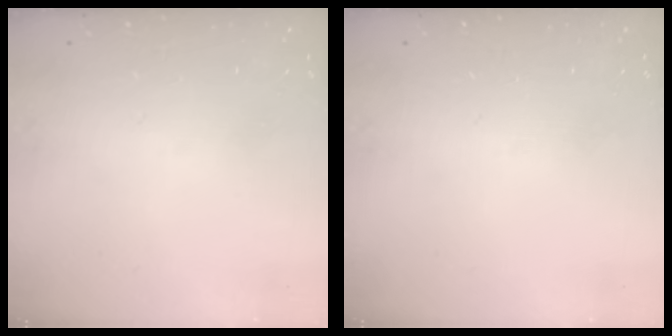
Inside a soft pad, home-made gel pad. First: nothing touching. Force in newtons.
{"total": 0.0}